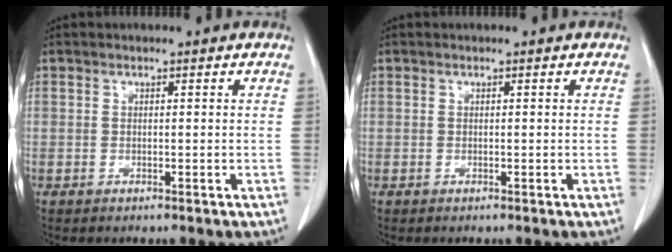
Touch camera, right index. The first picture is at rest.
{"total": 0.0}